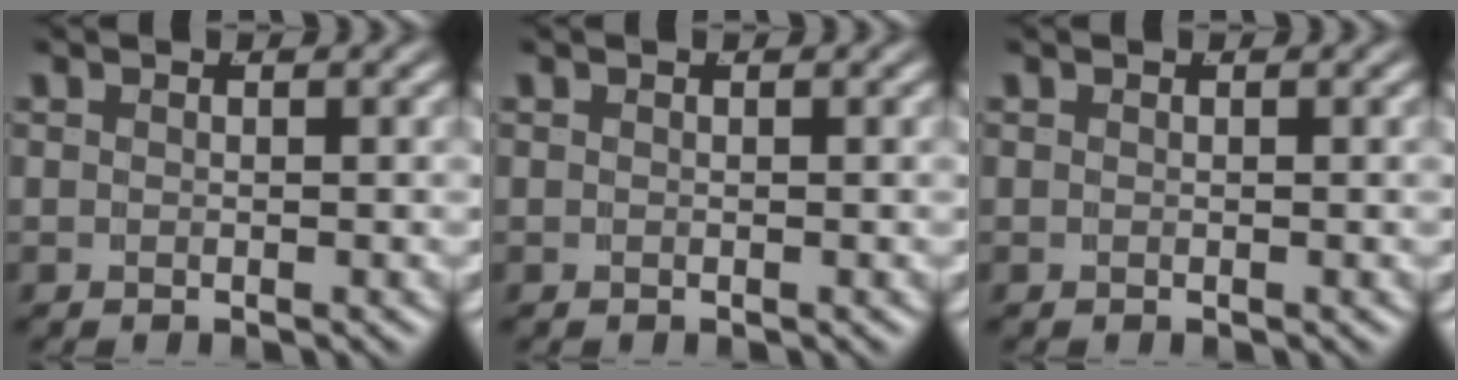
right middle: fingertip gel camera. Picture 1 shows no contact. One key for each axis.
{"total": 0.0}
{"total": 0.0}